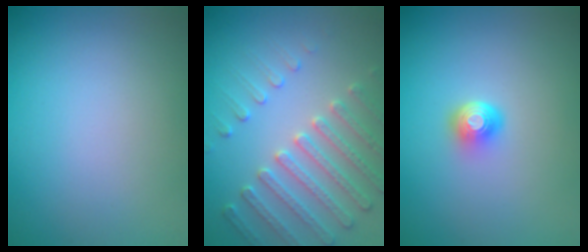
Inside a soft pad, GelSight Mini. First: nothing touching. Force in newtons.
{"total": 4.0, "press": 3.9, "slide": 0.2}
{"total": 2.0, "press": 1.4, "slide": 1.4}